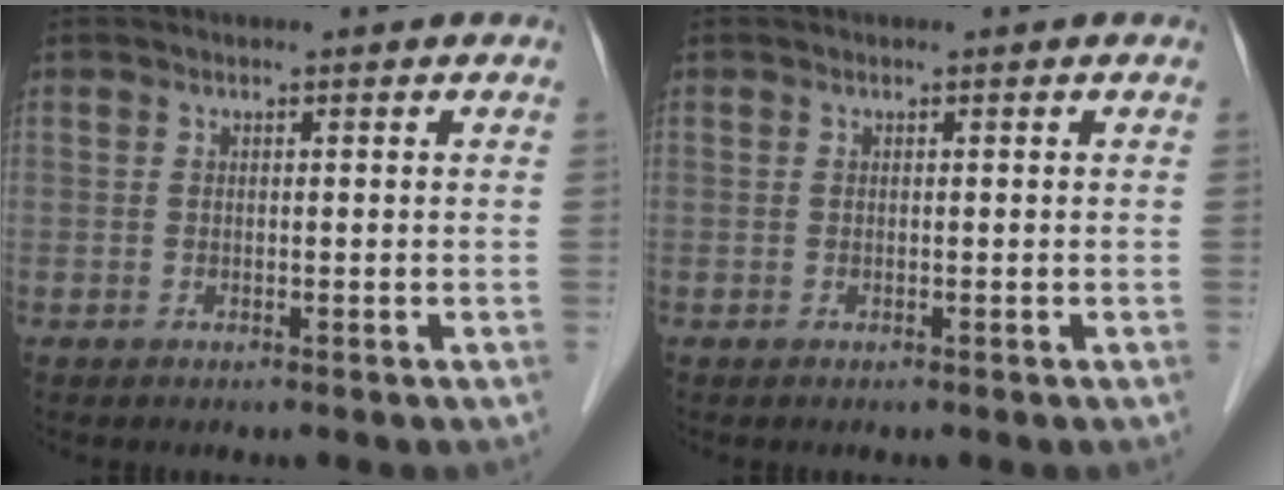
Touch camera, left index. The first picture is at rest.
{"total": 0.0}